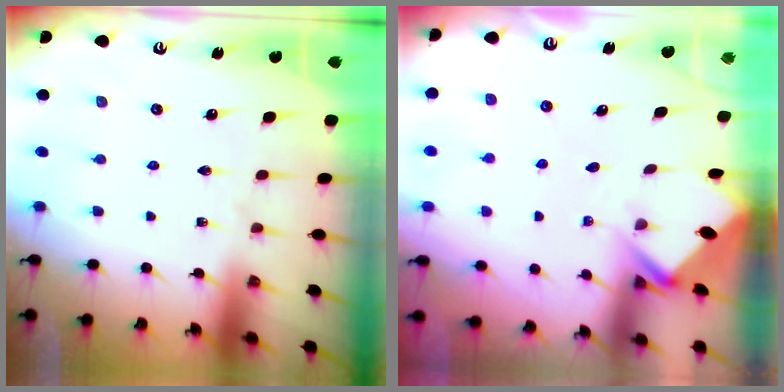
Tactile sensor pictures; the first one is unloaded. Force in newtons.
{"total": 2.9, "press": 2.9, "slide": 0.2}